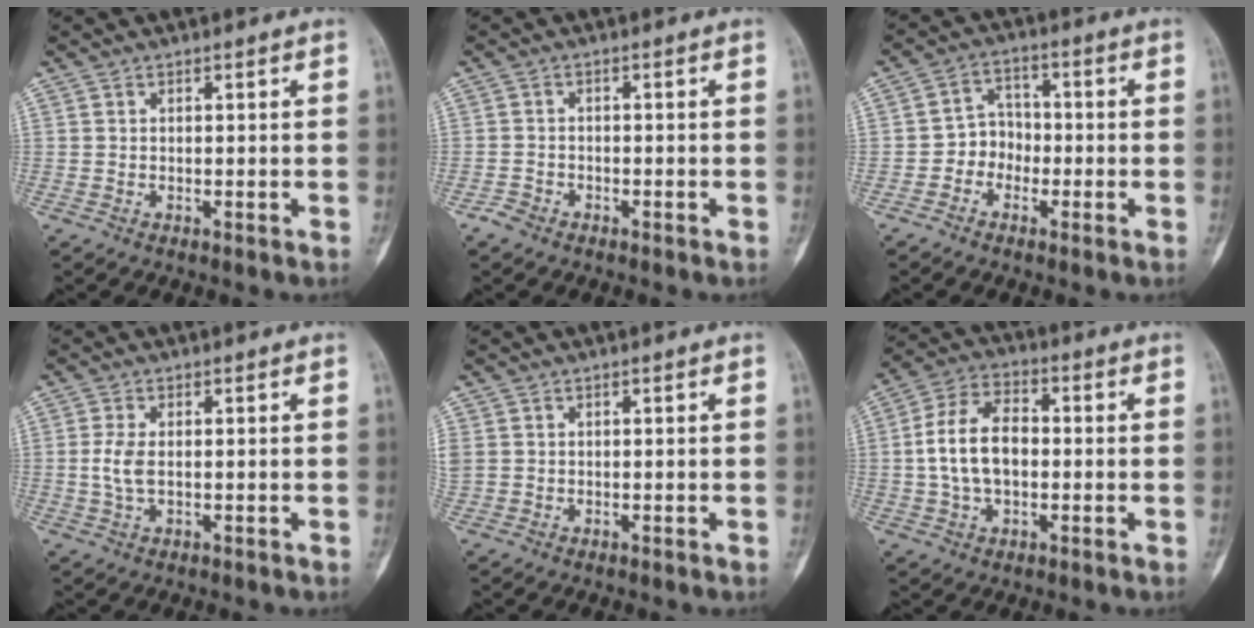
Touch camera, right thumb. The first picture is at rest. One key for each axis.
{"total": 2.1, "fx": -1.5, "fy": 1.3, "fz": 0.6, "tx": -0.016, "ty": 0.006, "tz": -0.029}
{"total": 5.3, "fx": -2.0, "fy": 4.5, "fz": 1.9, "tx": 0.003, "ty": 0.024, "tz": -0.049}
{"total": 3.6, "fx": 0.0, "fy": 1.8, "fz": 3.1, "tx": -0.069, "ty": 0.002, "tz": -0.002}
{"total": 2.7, "fx": 0.3, "fy": 2.3, "fz": 1.3, "tx": -0.039, "ty": 0.011, "tz": 0.012}
{"total": 11.6, "fx": -0.4, "fy": 7.3, "fz": 9.0, "tx": -0.162, "ty": 0.025, "tz": -0.015}